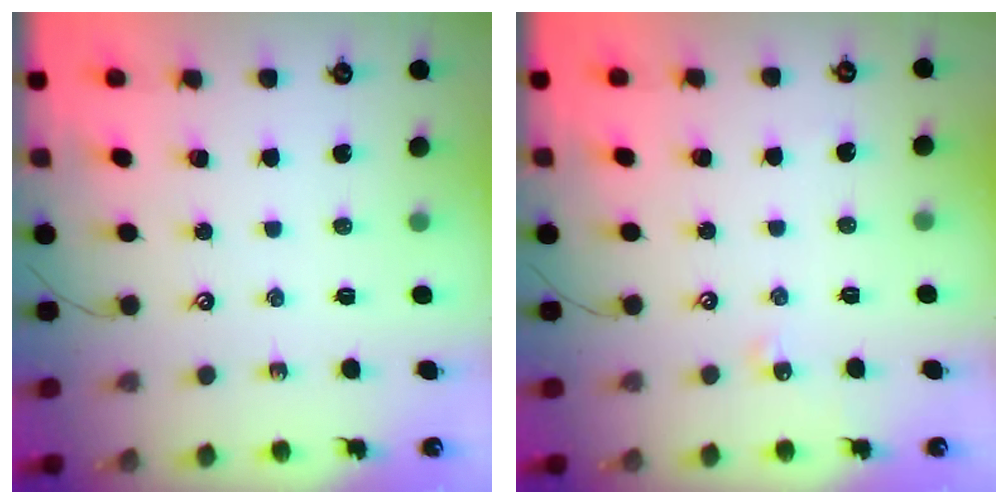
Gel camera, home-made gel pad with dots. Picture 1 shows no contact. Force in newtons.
{"total": 3.2, "press": 3.2, "slide": 0.5}